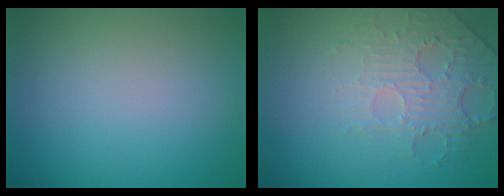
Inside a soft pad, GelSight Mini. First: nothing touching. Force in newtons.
{"total": 2.5, "press": 1.9, "slide": 1.6}